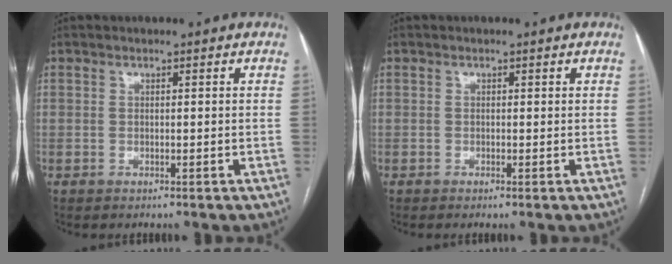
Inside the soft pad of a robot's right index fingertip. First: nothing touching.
{"total": 0.0}